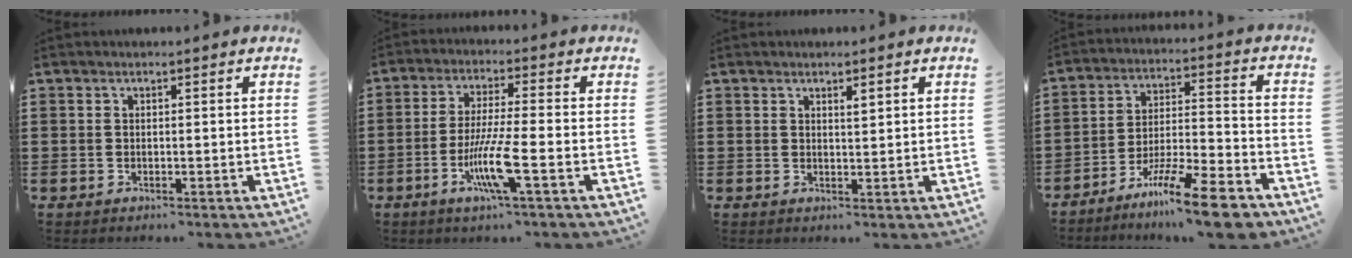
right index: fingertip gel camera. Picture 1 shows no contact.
{"total": 8.4, "force": [-3.2, 0.5, 7.8], "torque": [-0.160, -0.017, -0.064]}
{"total": 1.1, "force": [0.7, 0.2, 0.9], "torque": [-0.017, 0.001, 0.011]}
{"total": 12.7, "force": [-10.1, 1.0, 7.6], "torque": [-0.123, 0.030, -0.186]}